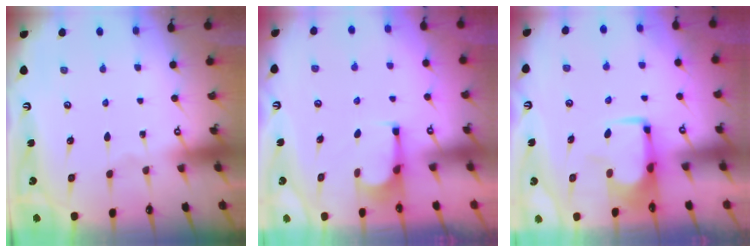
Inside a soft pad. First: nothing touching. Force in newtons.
{"total": 4.8, "press": 4.7, "slide": 0.5}
{"total": 1.0, "press": 0.8, "slide": 0.6}